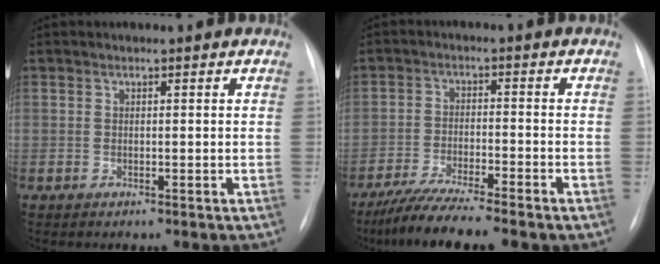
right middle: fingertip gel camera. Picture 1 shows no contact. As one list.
[{"total": 8.5, "force": [-6.9, 0.0, 4.9], "torque": [-0.087, -0.026, -0.119]}]